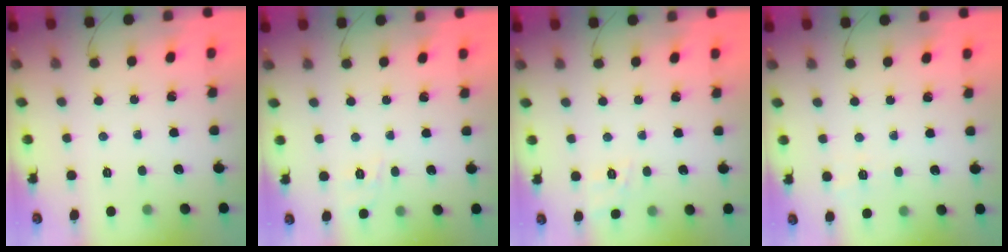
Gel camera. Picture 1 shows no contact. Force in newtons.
{"total": 5.9, "press": 5.6, "slide": 1.8}
{"total": 9.0, "press": 8.9, "slide": 1.8}
{"total": 2.7, "press": 2.3, "slide": 1.5}